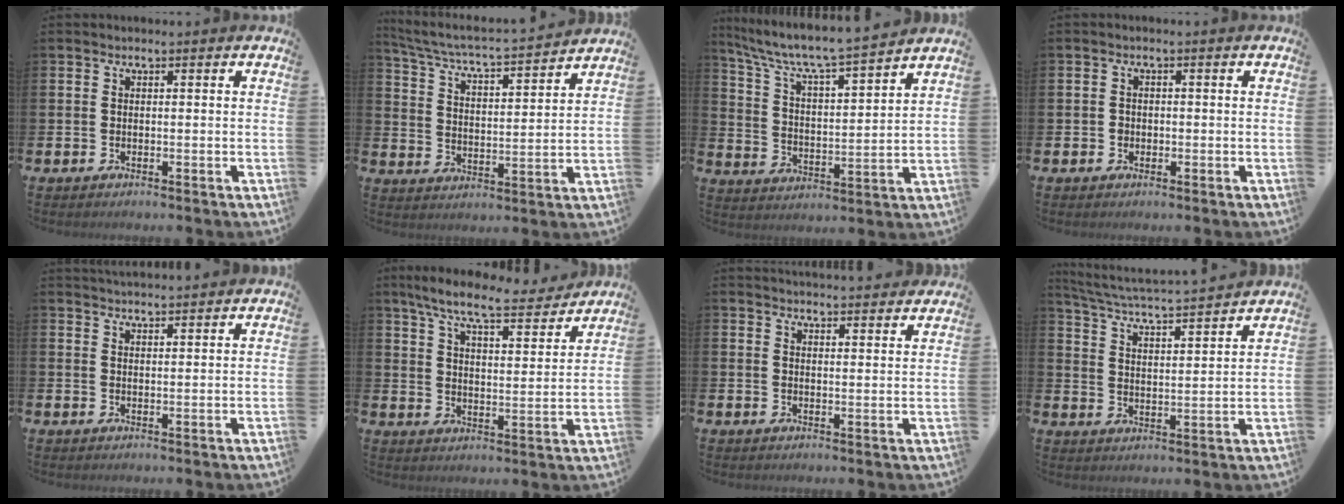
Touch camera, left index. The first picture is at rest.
{"total": 5.0, "force": [4.8, 0.2, 1.4], "torque": [-0.054, -0.046, 0.074]}
{"total": 7.2, "force": [6.8, 0.3, 2.5], "torque": [-0.082, -0.055, 0.112]}
{"total": 1.1, "force": [-0.3, 1.0, 0.3], "torque": [-0.005, 0.005, -0.008]}
{"total": 2.8, "force": [2.8, 0.0, -0.1], "torque": [-0.003, -0.015, 0.050]}
{"total": 8.4, "force": [7.5, 1.0, 3.6], "torque": [-0.095, -0.040, 0.129]}
{"total": 3.7, "force": [3.7, 0.0, -0.1], "torque": [-0.002, -0.025, 0.066]}
{"total": 4.6, "force": [4.5, -0.1, 1.2], "torque": [-0.047, -0.043, 0.070]}